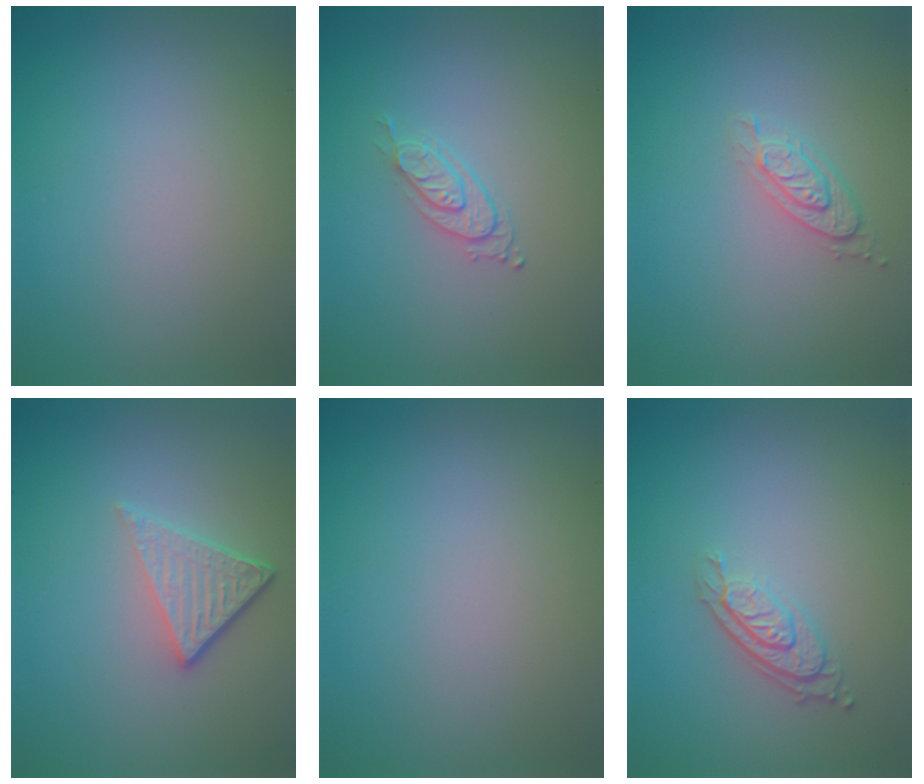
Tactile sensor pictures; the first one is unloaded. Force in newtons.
{"total": 2.0, "press": 1.4, "slide": 1.4}
{"total": 2.1, "press": 2.0, "slide": 0.7}
{"total": 3.7, "press": 2.7, "slide": 2.6}
{"total": 0.0}
{"total": 3.0, "press": 2.1, "slide": 2.1}